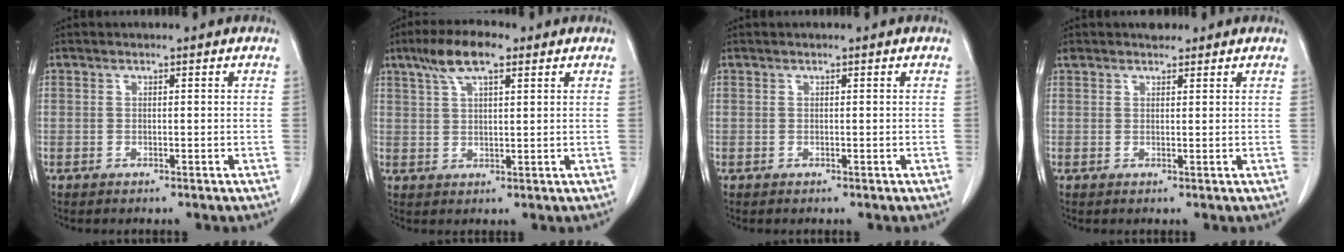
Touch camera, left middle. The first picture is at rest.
{"total": 7.0, "force": [4.3, 1.9, 5.2], "torque": [-0.106, 0.018, 0.078]}
{"total": 0.0}
{"total": 2.2, "force": [2.0, 1.0, 0.5], "torque": [-0.012, 0.012, 0.032]}